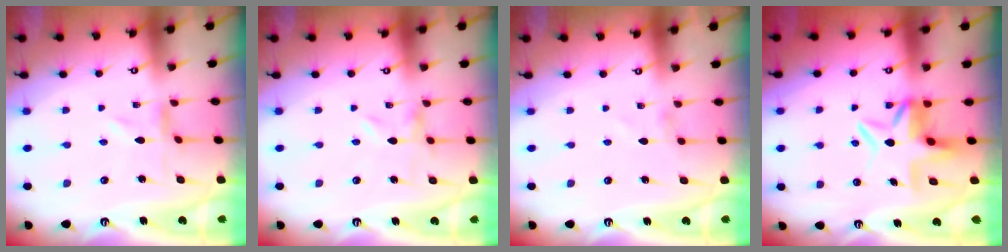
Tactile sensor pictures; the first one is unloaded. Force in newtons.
{"total": 0.0}
{"total": 0.6, "press": 0.6, "slide": 0.1}
{"total": 6.8, "press": 6.1, "slide": 3.0}